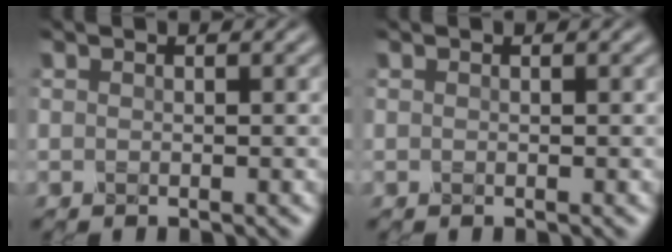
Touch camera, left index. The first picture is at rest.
{"total": 0.0}